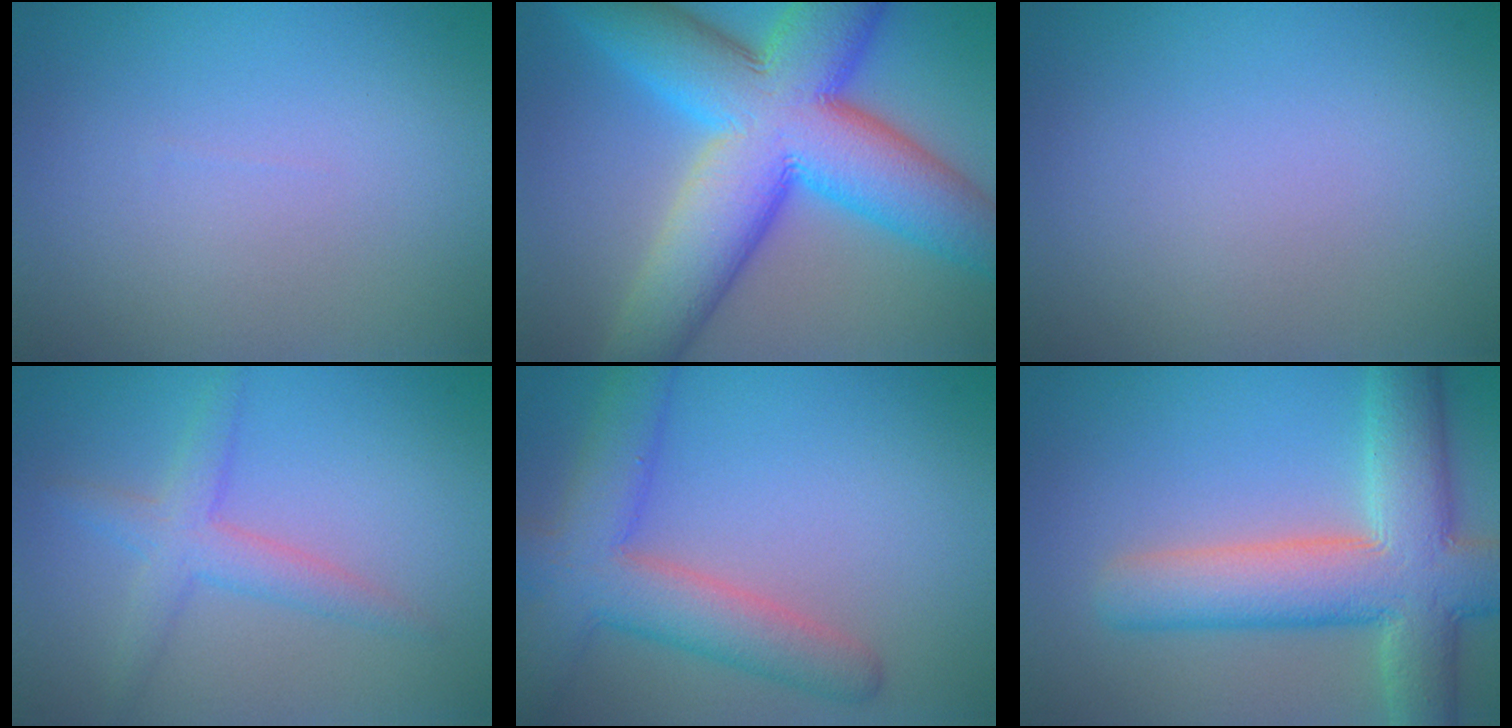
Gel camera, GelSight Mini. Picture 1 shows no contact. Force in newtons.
{"total": 14.9, "press": 14.9, "slide": 0.2}
{"total": 0.0}
{"total": 2.9, "press": 2.9, "slide": 0.1}
{"total": 6.3, "press": 6.3, "slide": 0.4}
{"total": 9.0, "press": 9.0, "slide": 0.8}